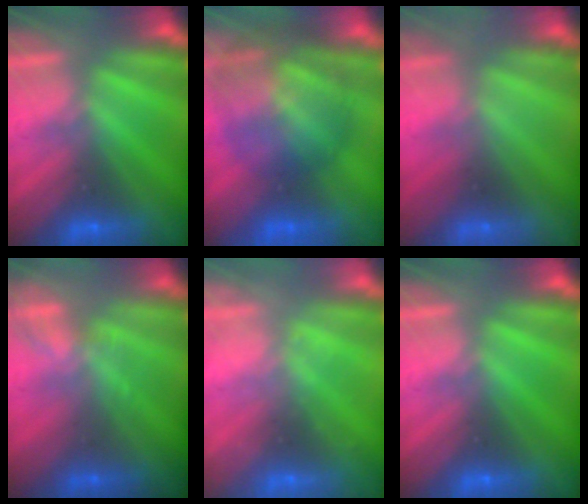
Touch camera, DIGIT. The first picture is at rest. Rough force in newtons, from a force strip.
{"total": 7.8}
{"total": 2.2}
{"total": 1.8}
{"total": 2.4}
{"total": 0.0}